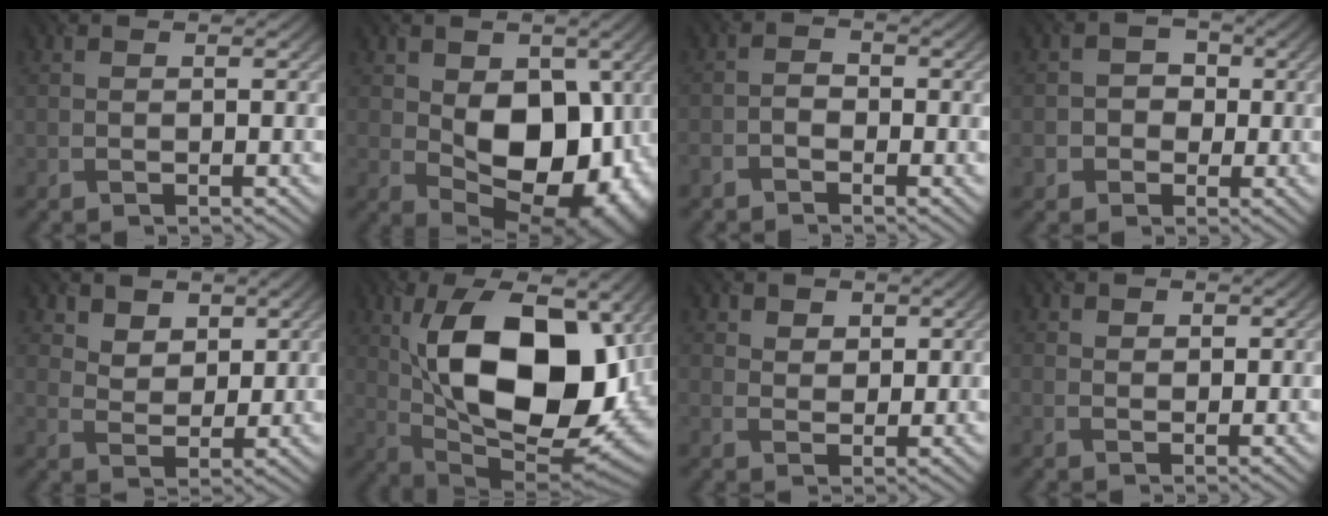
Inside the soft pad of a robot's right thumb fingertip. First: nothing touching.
{"total": 13.2, "force": [-0.2, 8.5, 10.1], "torque": [-0.147, -0.014, 0.006]}
{"total": 2.0, "force": [-1.5, 1.1, 0.8], "torque": [-0.018, 0.003, -0.037]}
{"total": 4.4, "force": [-0.7, 4.2, 1.1], "torque": [-0.013, 0.013, -0.027]}
{"total": 4.5, "force": [3.0, 2.9, 1.8], "torque": [-0.048, -0.024, 0.063]}
{"total": 19.0, "force": [3.1, 9.8, 16.0], "torque": [-0.274, -0.001, 0.052]}
{"total": 3.2, "force": [2.0, 2.2, 1.2], "torque": [-0.030, -0.013, 0.039]}
{"total": 1.4, "force": [0.9, 1.0, 0.4], "torque": [-0.006, -0.003, 0.016]}